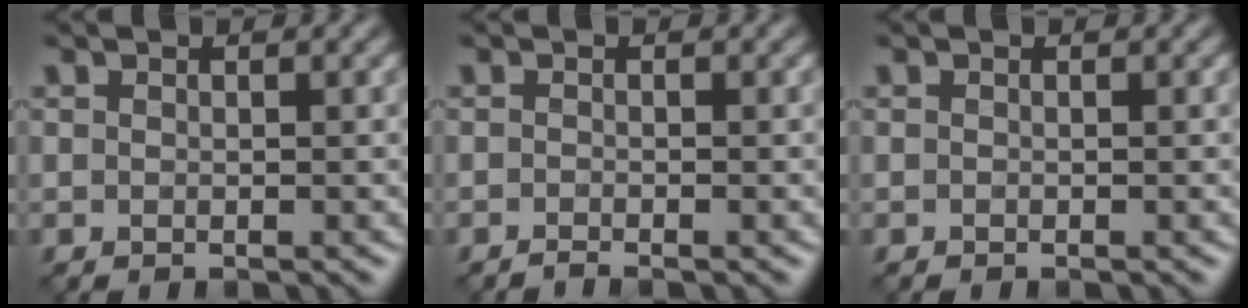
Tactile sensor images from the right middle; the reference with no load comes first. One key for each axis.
{"total": 0.8, "fx": -0.7, "fy": 0.0, "fz": 0.4, "tx": -0.004, "ty": -0.001, "tz": -0.015}
{"total": 0.0}